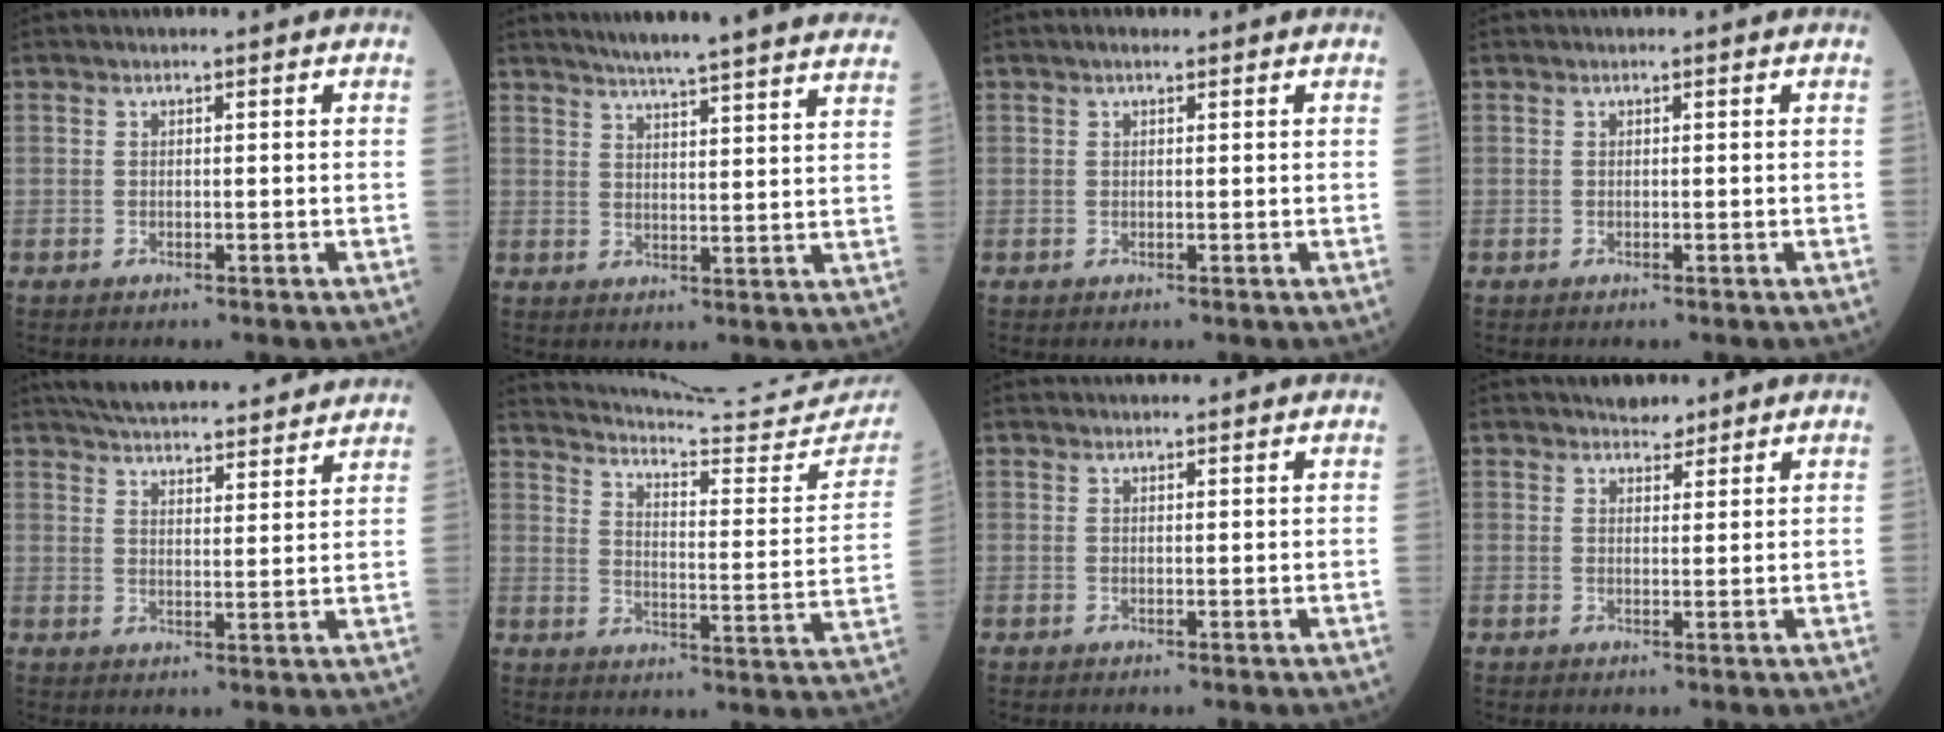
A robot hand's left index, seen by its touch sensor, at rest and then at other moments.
{"total": 24.8, "force": [22.7, 0.1, 10.0], "torque": [-0.148, -0.040, 0.273]}
{"total": 1.0, "force": [0.7, 0.4, 0.6], "torque": [-0.016, 0.010, 0.009]}
{"total": 0.0}
{"total": 21.0, "force": [19.4, 2.9, 7.5], "torque": [-0.115, 0.022, 0.265]}
{"total": 24.4, "force": [23.5, 0.7, 6.7], "torque": [-0.109, -0.101, 0.289]}
{"total": 3.6, "force": [3.5, 0.6, 0.6], "torque": [-0.009, 0.021, 0.043]}
{"total": 2.6, "force": [2.3, 1.1, 0.4], "torque": [-0.008, 0.004, 0.035]}